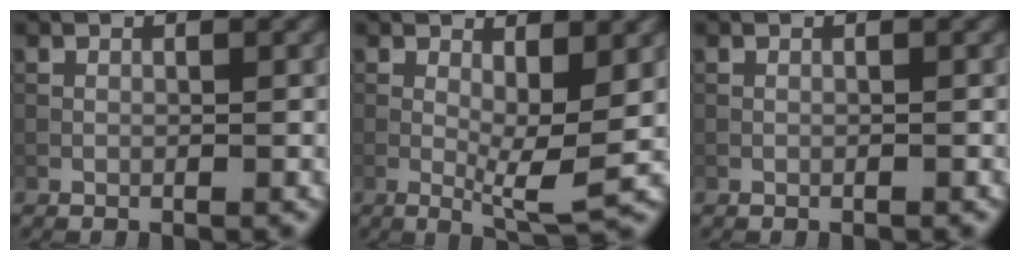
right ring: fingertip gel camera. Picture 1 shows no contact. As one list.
[{"total": 4.8, "force": [0.5, 1.2, 4.7], "torque": [-0.076, -0.011, 0.007]}, {"total": 0.0}]